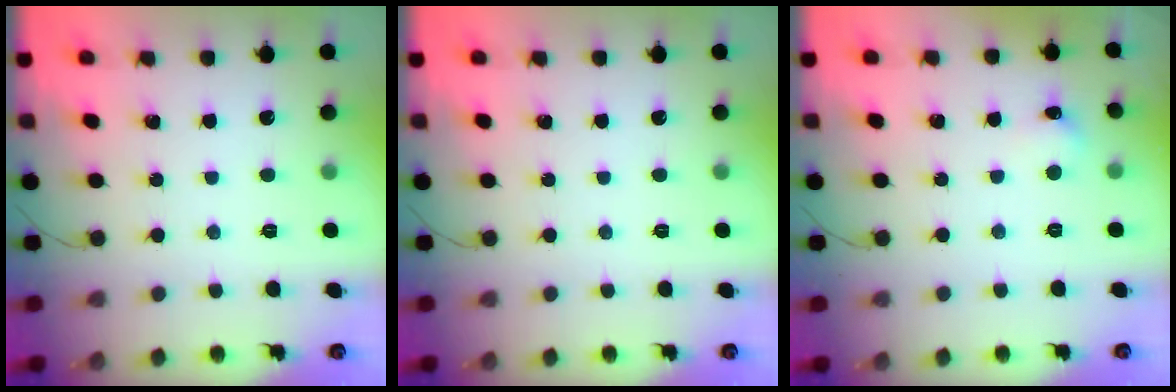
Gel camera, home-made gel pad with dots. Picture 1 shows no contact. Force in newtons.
{"total": 0.0}
{"total": 5.3, "press": 5.0, "slide": 1.5}